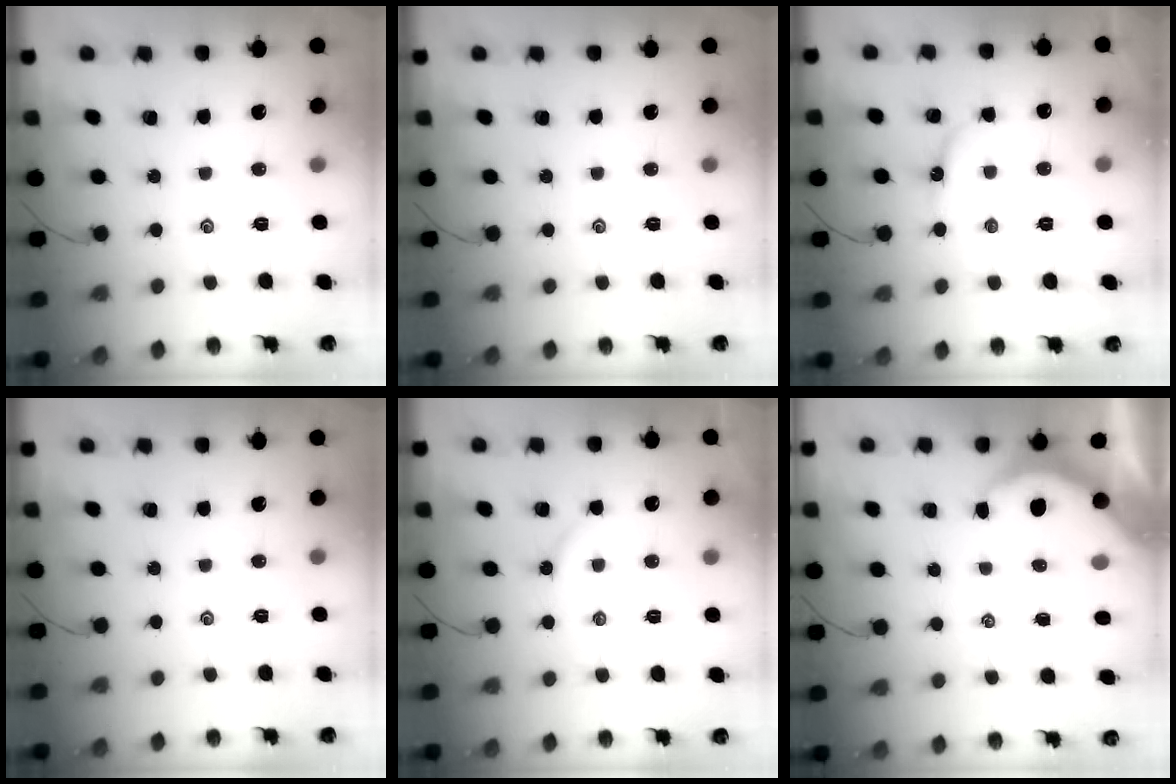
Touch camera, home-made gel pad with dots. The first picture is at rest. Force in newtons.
{"total": 0.0}
{"total": 5.2, "press": 5.1, "slide": 0.6}
{"total": 0.0}
{"total": 2.2, "press": 2.2, "slide": 0.3}
{"total": 4.4, "press": 4.4, "slide": 0.3}